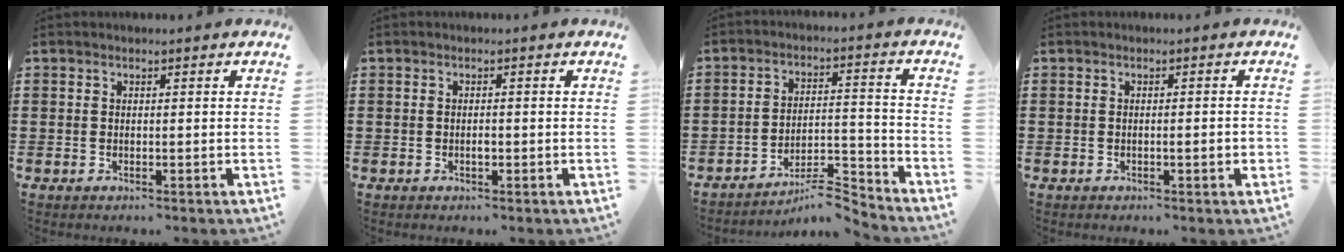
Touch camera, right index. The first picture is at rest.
{"total": 1.4, "force": [-0.3, 0.5, 1.3], "torque": [-0.024, -0.003, -0.005]}
{"total": 6.4, "force": [-5.9, 0.9, 2.4], "torque": [-0.036, 0.008, -0.112]}
{"total": 2.0, "force": [-0.5, 0.2, 1.9], "torque": [-0.031, -0.003, -0.008]}